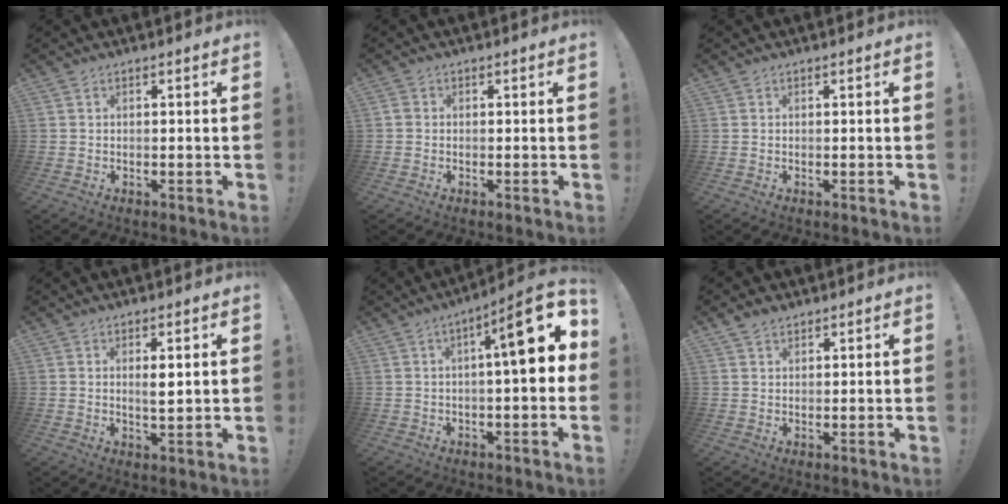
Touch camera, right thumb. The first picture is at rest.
{"total": 1.3, "force": [-0.1, 1.2, 0.5], "torque": [-0.011, 0.004, 0.000]}
{"total": 0.0}
{"total": 3.6, "force": [1.1, 1.0, 3.3], "torque": [-0.045, -0.012, 0.013]}
{"total": 14.5, "force": [2.9, 3.2, 13.8], "torque": [-0.188, -0.017, 0.031]}
{"total": 2.5, "force": [2.0, 1.2, 0.9], "torque": [-0.019, -0.007, 0.038]}